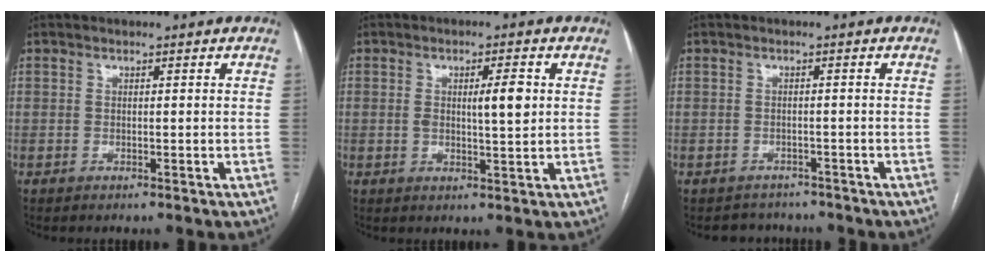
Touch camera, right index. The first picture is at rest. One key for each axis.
{"total": 4.4, "fx": 0.9, "fy": 0.8, "fz": 4.3, "tx": -0.067, "ty": 0.002, "tz": 0.014}
{"total": 3.6, "fx": -3.1, "fy": 1.7, "fz": -0.5, "tx": 0.006, "ty": 0.010, "tz": -0.044}